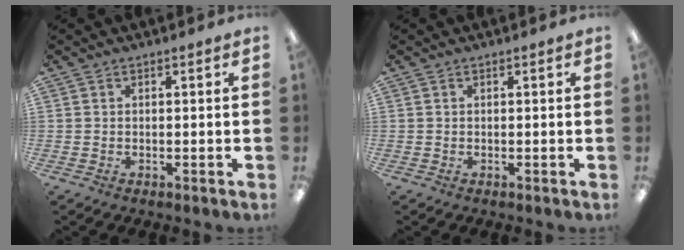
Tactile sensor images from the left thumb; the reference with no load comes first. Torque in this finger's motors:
{"motor_torque": [-0.12, 0.00, 0.03, 0.44, 0.00]}